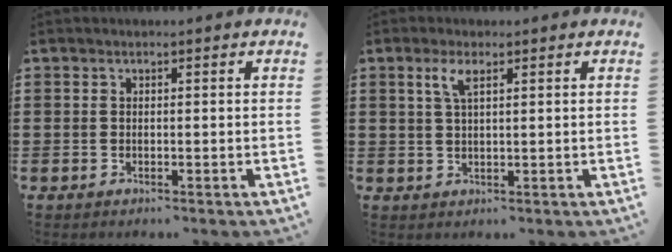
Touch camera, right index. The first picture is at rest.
{"total": 3.1, "force": [1.5, 0.8, 2.6], "torque": [-0.057, 0.007, 0.023]}